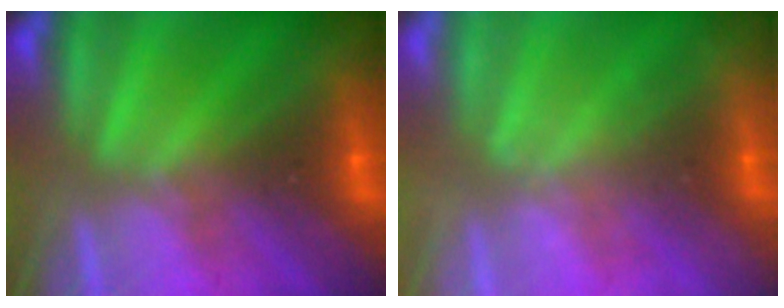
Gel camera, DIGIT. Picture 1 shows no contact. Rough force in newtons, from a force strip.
{"total": 2.1}